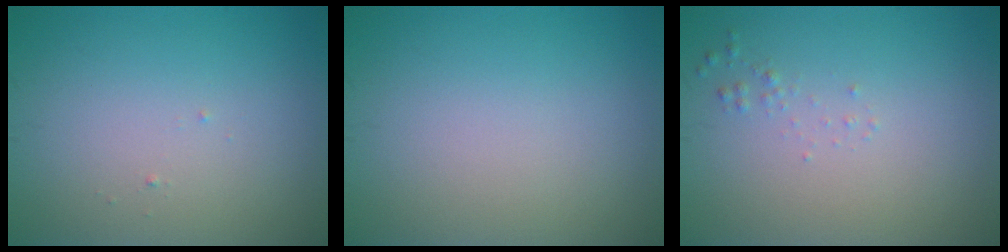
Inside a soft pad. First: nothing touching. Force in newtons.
{"total": 0.0}
{"total": 0.6, "press": 0.6, "slide": 0.0}